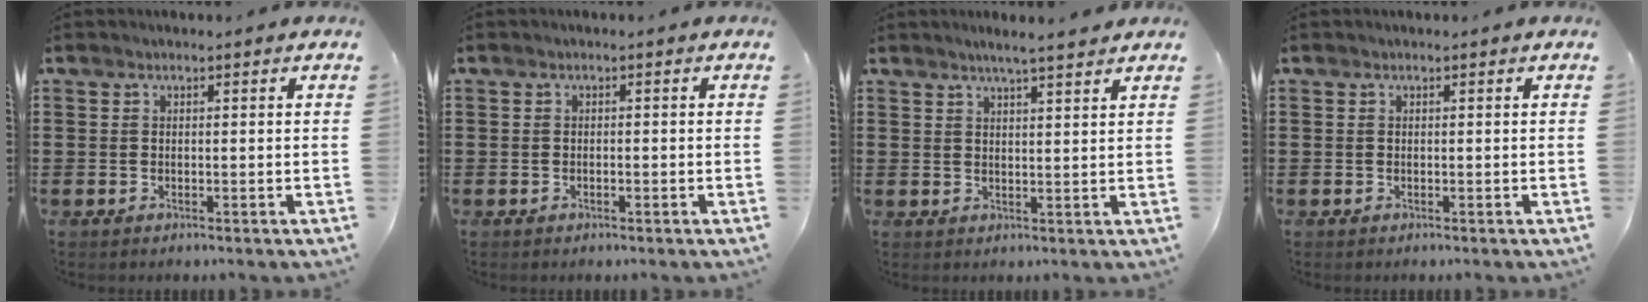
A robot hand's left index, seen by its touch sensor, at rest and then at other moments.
{"total": 0.7, "force": [-0.5, 0.2, 0.5], "torque": [-0.013, -0.003, -0.008]}
{"total": 3.2, "force": [2.8, -0.3, 1.5], "torque": [-0.034, -0.002, 0.050]}
{"total": 0.0}